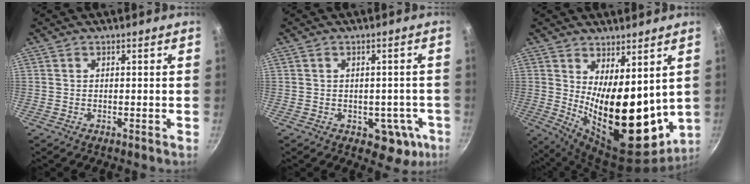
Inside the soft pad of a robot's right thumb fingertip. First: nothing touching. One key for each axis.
{"total": 7.2, "fx": -2.2, "fy": 5.1, "fz": 4.6, "tx": -0.011, "ty": 0.028, "tz": -0.012}
{"total": 19.2, "fx": 2.7, "fy": 9.2, "fz": 16.6, "tx": -0.209, "ty": -0.056, "tz": 0.065}